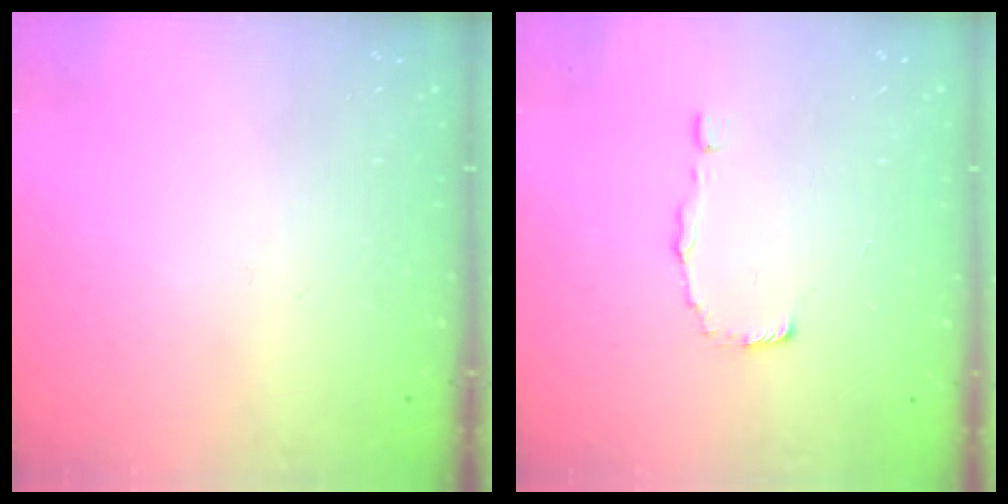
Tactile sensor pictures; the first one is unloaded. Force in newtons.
{"total": 2.0, "press": 2.0, "slide": 0.1}